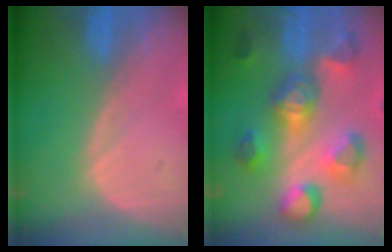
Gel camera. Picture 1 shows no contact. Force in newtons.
{"total": 9.9, "press": 9.7, "slide": 1.9}